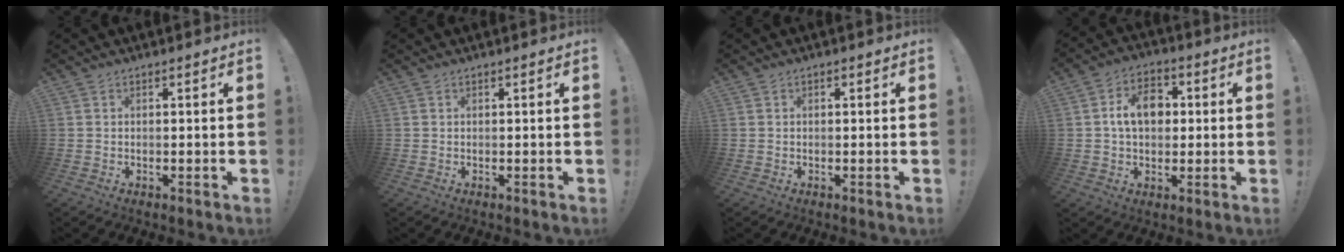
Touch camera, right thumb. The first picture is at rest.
{"total": 0.0}
{"total": 0.5, "force": [-0.4, 0.1, 0.3], "torque": [-0.005, 0.002, -0.008]}
{"total": 11.7, "force": [2.4, 8.8, 7.4], "torque": [-0.103, 0.003, 0.046]}